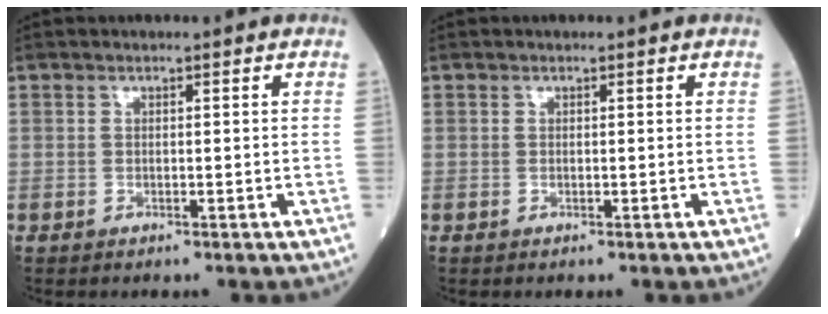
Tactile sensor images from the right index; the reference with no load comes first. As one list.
[{"total": 0.0}]